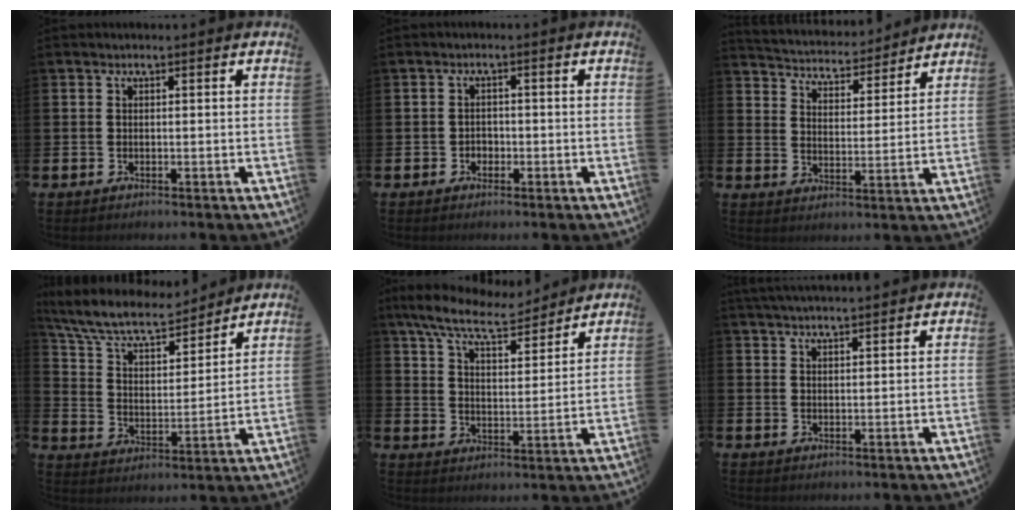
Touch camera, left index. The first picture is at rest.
{"total": 1.4, "force": [-0.6, 1.2, 0.3], "torque": [-0.006, 0.003, -0.016]}
{"total": 4.5, "force": [4.4, 1.1, 0.1], "torque": [-0.029, -0.037, 0.073]}
{"total": 9.1, "force": [8.2, 2.5, 3.2], "torque": [-0.105, -0.048, 0.144]}
{"total": 9.2, "force": [8.4, 1.5, 3.6], "torque": [-0.102, -0.036, 0.152]}
{"total": 3.0, "force": [3.0, -0.1, 0.4], "torque": [-0.012, -0.011, 0.055]}